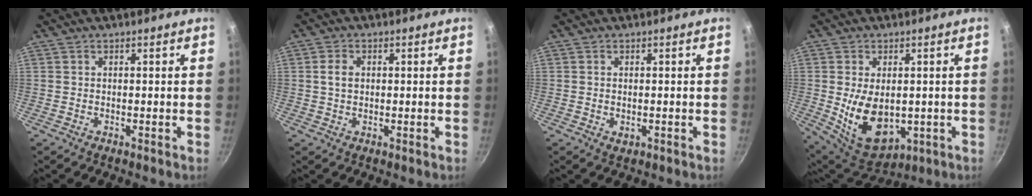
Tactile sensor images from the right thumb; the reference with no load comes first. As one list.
[{"total": 2.9, "force": [0.4, 2.1, 1.9], "torque": [-0.029, 0.005, 0.006]}, {"total": 1.5, "force": [-0.2, 1.0, 1.2], "torque": [-0.018, -0.002, -0.002]}, {"total": 13.0, "force": [-0.9, 8.3, 9.9], "torque": [-0.144, -0.015, 0.011]}]